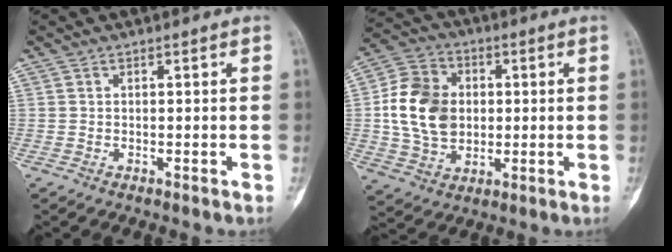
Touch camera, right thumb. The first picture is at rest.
{"total": 14.2, "force": [0.7, 10.9, 9.0], "torque": [-0.147, 0.010, 0.013]}